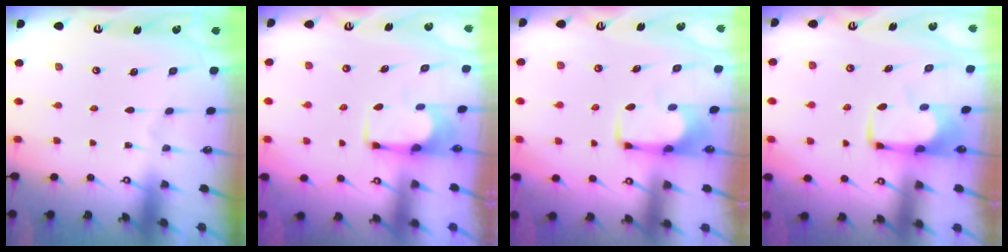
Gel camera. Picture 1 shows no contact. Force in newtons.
{"total": 1.7, "press": 1.5, "slide": 0.9}
{"total": 2.0, "press": 1.9, "slide": 0.4}
{"total": 1.8, "press": 1.7, "slide": 0.4}